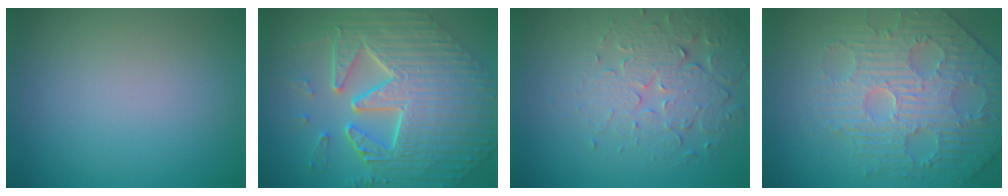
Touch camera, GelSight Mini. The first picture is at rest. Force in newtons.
{"total": 10.7, "press": 7.3, "slide": 7.8}
{"total": 4.4, "press": 4.1, "slide": 1.7}
{"total": 4.7, "press": 4.7, "slide": 0.2}